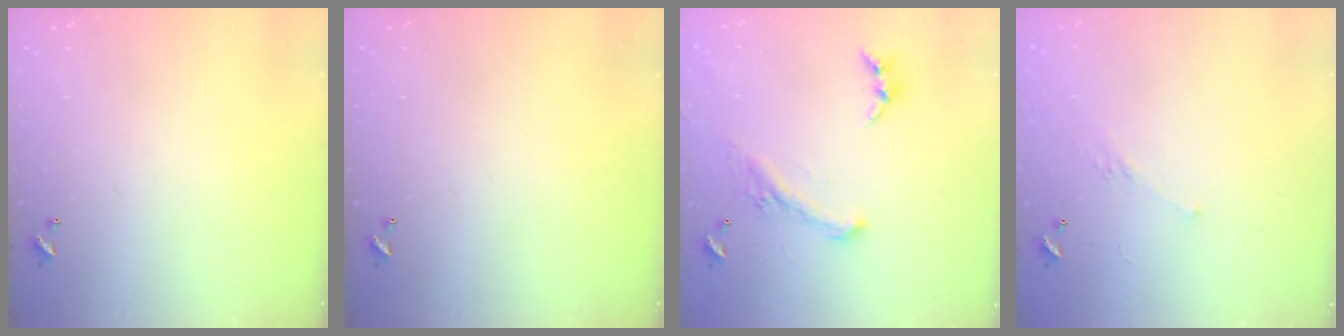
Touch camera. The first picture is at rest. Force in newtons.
{"total": 0.0}
{"total": 1.9, "press": 1.3, "slide": 1.4}
{"total": 2.8, "press": 2.6, "slide": 1.1}